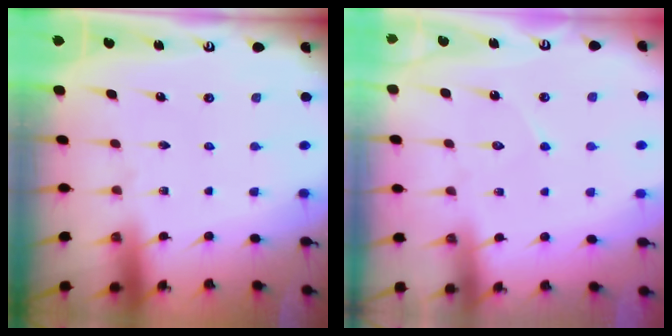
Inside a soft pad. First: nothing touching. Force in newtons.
{"total": 4.9, "press": 4.8, "slide": 0.5}